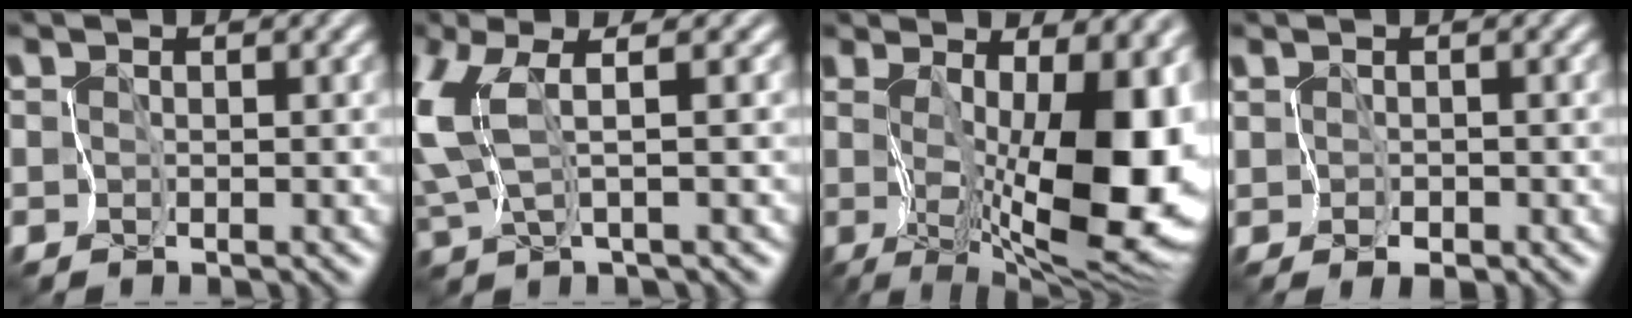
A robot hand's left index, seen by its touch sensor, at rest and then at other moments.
{"total": 4.9, "force": [0.8, 1.1, 4.7], "torque": [-0.145, -0.002, 0.013]}
{"total": 12.9, "force": [-0.5, 3.7, 12.4], "torque": [-0.178, -0.014, 0.001]}
{"total": 0.5, "force": [-0.2, -0.3, 0.4], "torque": [-0.016, -0.004, -0.006]}